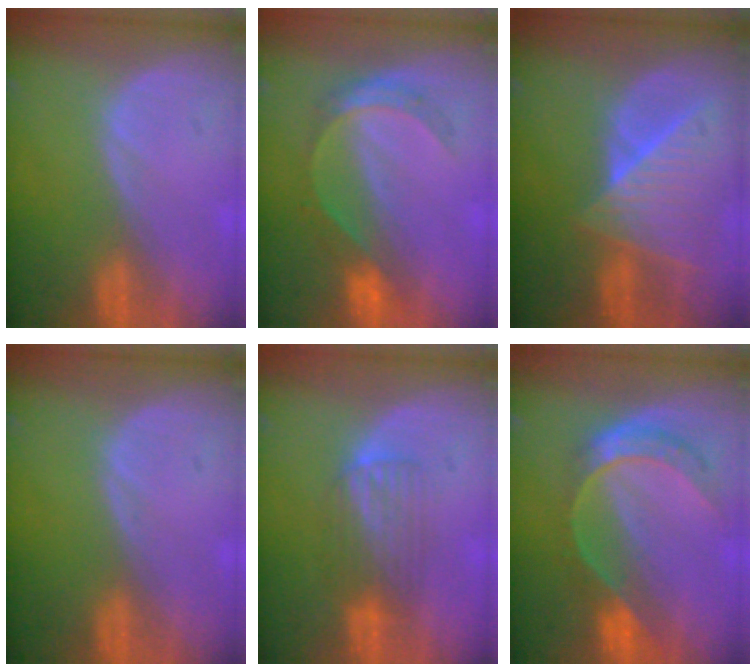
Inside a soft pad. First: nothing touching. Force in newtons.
{"total": 5.3, "press": 5.0, "slide": 1.6}
{"total": 7.7, "press": 7.3, "slide": 2.5}
{"total": 0.0}
{"total": 4.3, "press": 4.2, "slide": 1.1}
{"total": 7.7, "press": 6.4, "slide": 4.2}